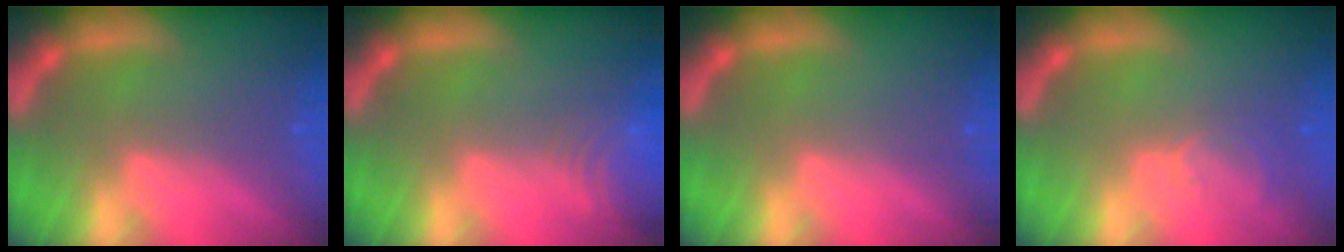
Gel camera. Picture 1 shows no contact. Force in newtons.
{"total": 6.0}
{"total": 0.0}
{"total": 2.5}